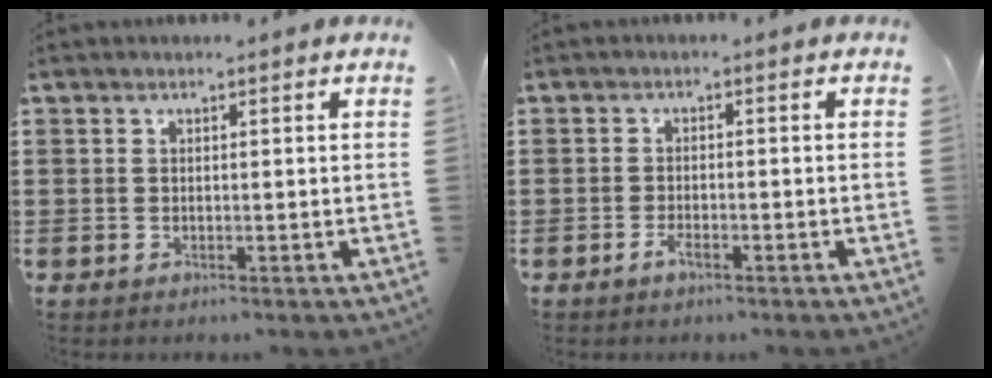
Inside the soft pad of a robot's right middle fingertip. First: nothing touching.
{"total": 1.9, "force": [-1.1, 0.6, 1.5], "torque": [-0.034, -0.002, -0.024]}